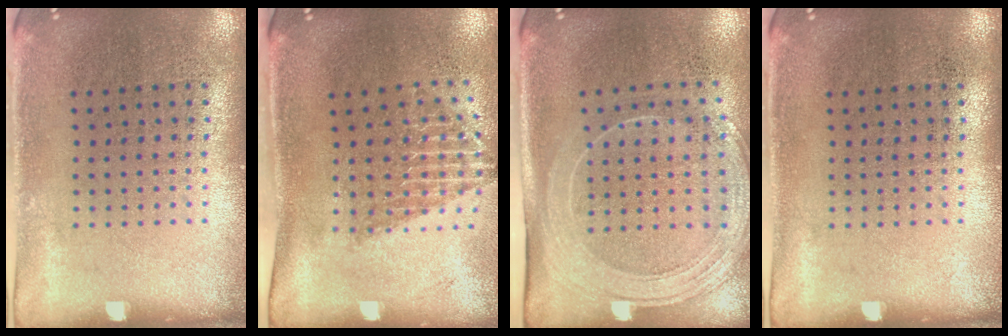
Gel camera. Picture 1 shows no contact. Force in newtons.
{"total": 1.5, "press": 1.1, "slide": 1.0}
{"total": 2.0, "press": 1.8, "slide": 1.0}
{"total": 0.0}